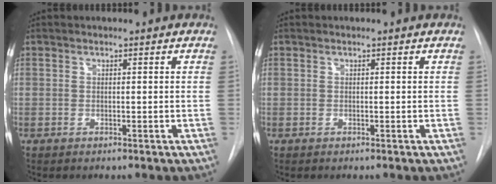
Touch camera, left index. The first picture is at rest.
{"total": 0.0}